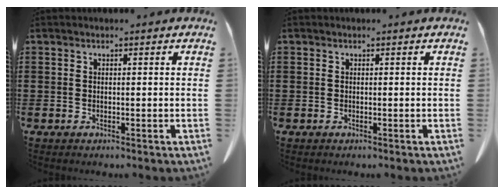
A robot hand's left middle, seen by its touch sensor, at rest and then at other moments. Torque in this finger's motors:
{"motor_torque": [-0.72, -0.21, 0.09, 0.02]}